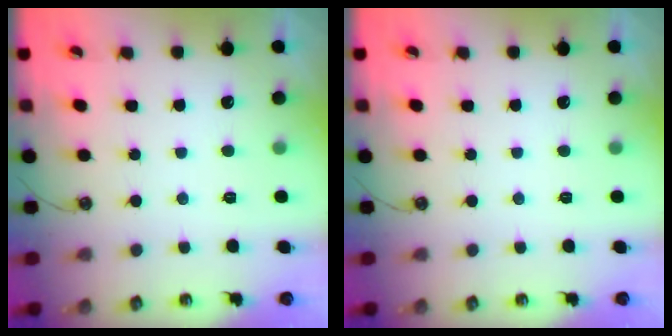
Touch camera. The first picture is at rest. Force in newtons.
{"total": 0.0}